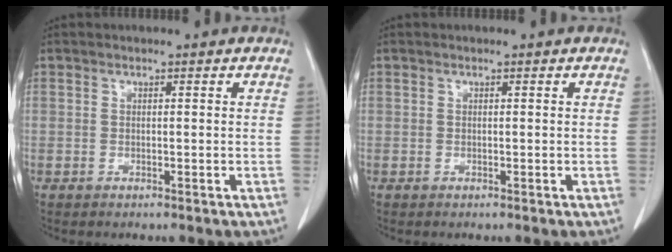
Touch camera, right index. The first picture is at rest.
{"total": 0.0}